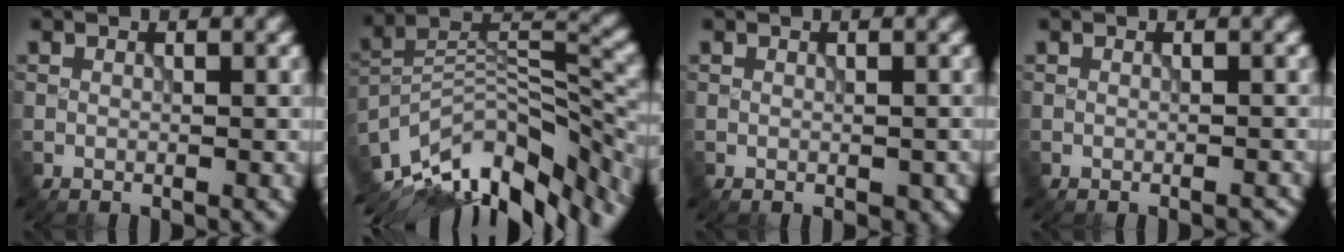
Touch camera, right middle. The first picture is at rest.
{"total": 13.7, "force": [-9.6, 5.0, 8.4], "torque": [-0.169, 0.008, -0.159]}
{"total": 1.4, "force": [-0.5, 0.9, 1.0], "torque": [-0.017, -0.011, -0.002]}
{"total": 0.9, "force": [-0.7, 0.3, 0.6], "torque": [-0.007, -0.001, -0.008]}